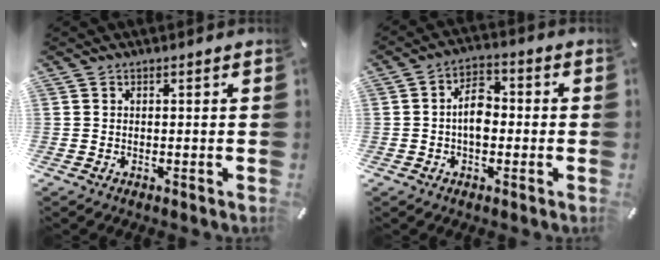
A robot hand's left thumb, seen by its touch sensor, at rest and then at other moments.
{"total": 7.0, "force": [-0.7, 4.5, 5.4], "torque": [-0.088, 0.009, -0.015]}